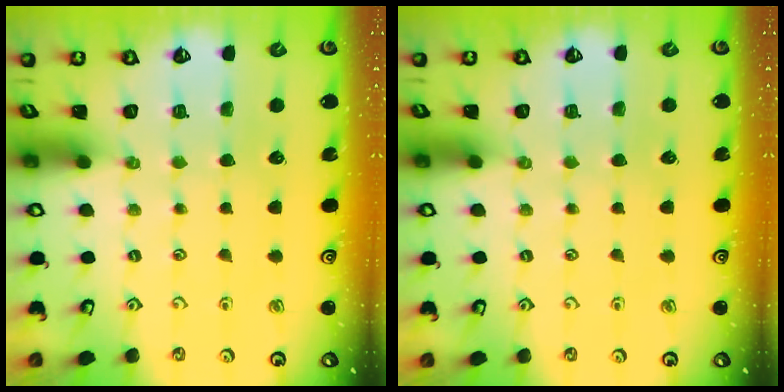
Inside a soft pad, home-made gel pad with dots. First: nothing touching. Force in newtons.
{"total": 0.0}